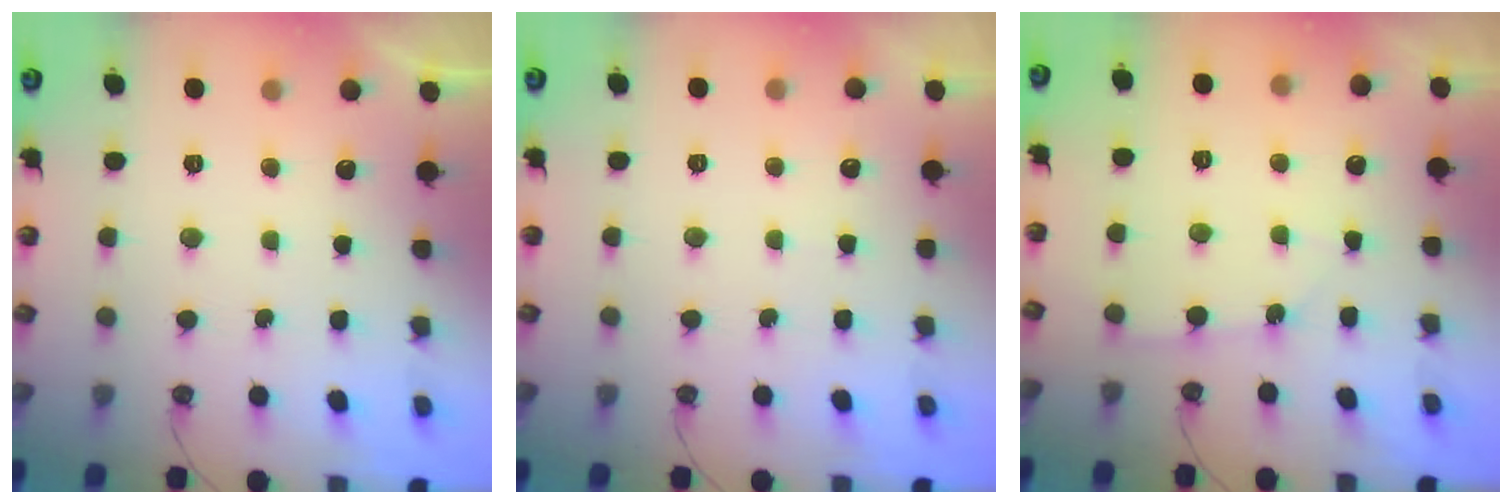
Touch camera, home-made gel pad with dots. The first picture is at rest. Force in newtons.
{"total": 2.5, "press": 2.4, "slide": 0.4}
{"total": 3.8, "press": 3.7, "slide": 0.5}